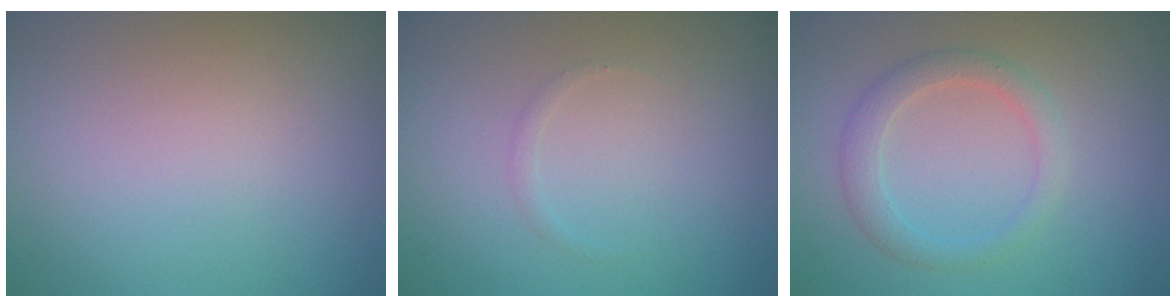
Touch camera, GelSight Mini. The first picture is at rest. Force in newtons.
{"total": 0.5, "press": 0.5, "slide": 0.0}
{"total": 2.5, "press": 2.5, "slide": 0.1}